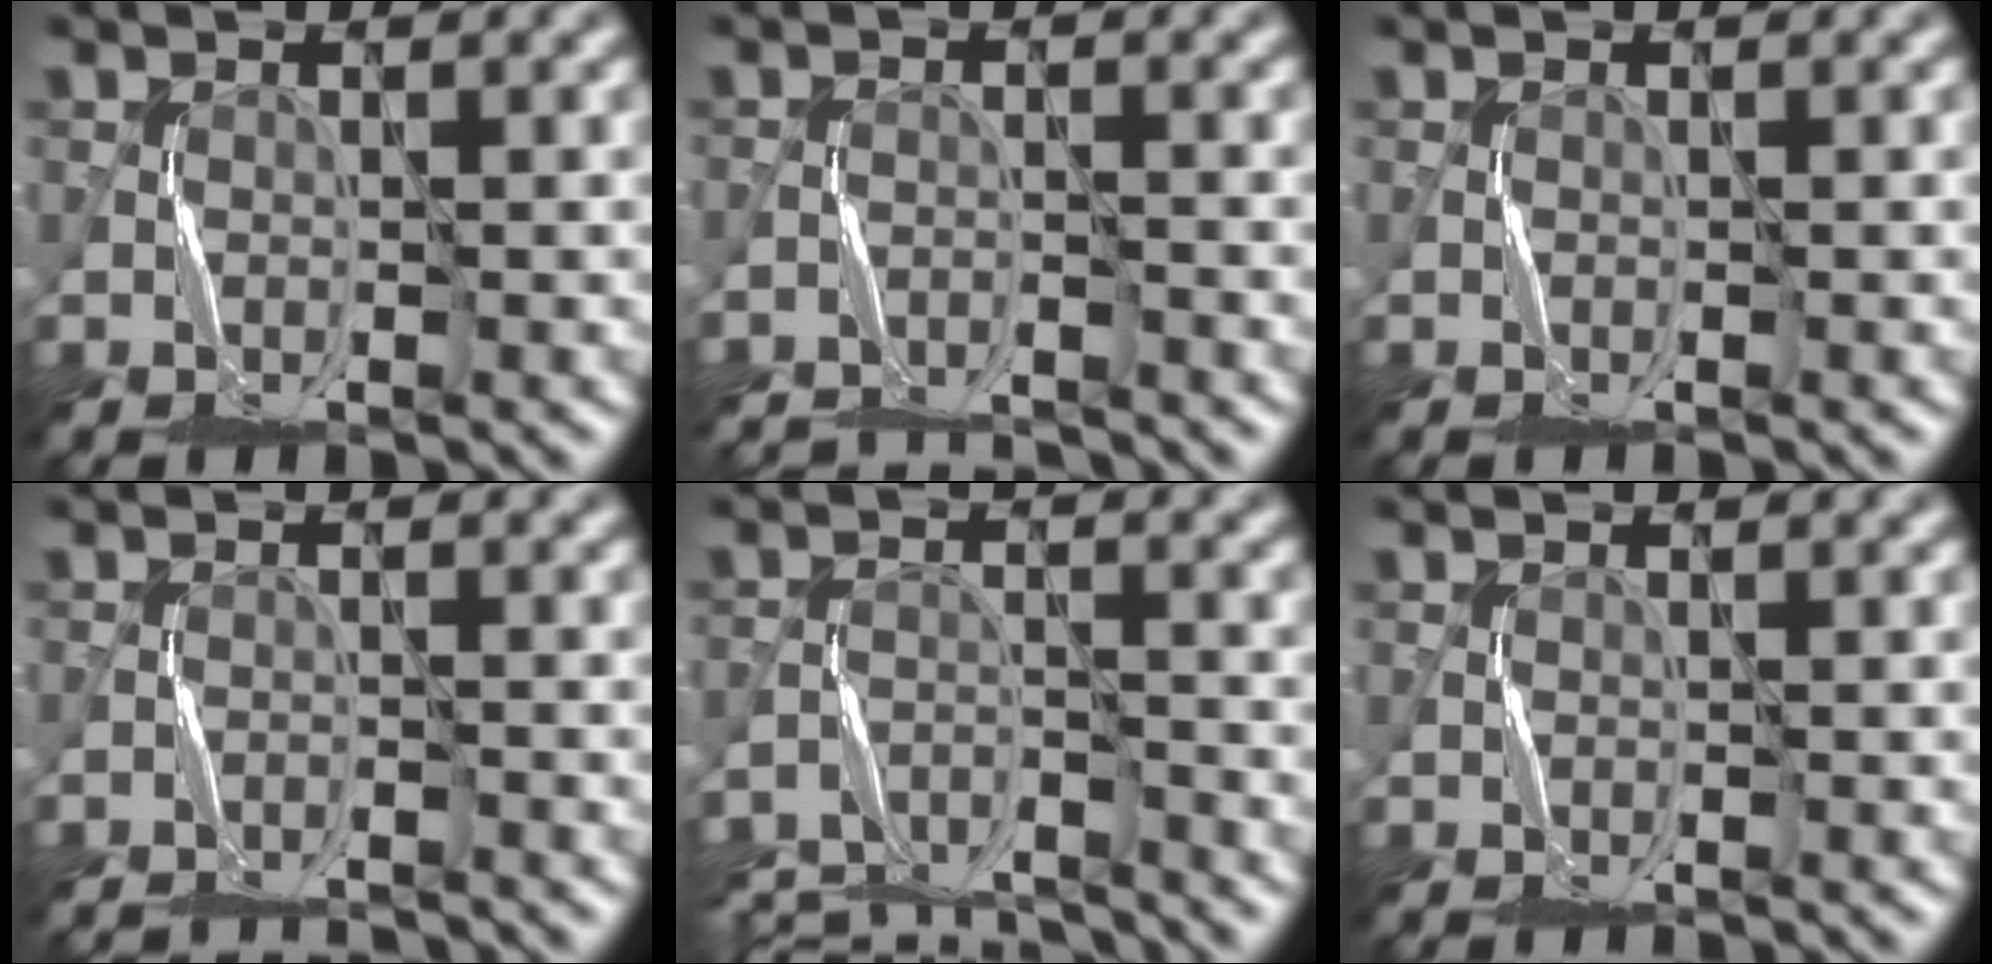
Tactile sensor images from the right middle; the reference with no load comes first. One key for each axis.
{"total": 7.6, "fx": -7.5, "fy": 1.1, "fz": 0.8, "tx": -0.008, "ty": -0.006, "tz": -0.118}
{"total": 0.0}
{"total": 5.4, "fx": -5.4, "fy": 0.6, "fz": 0.5, "tx": -0.006, "ty": -0.005, "tz": -0.080}
{"total": 9.1, "fx": -8.6, "fy": 2.2, "fz": 2.1, "tx": -0.035, "ty": -0.013, "tz": -0.138}
{"total": 0.0}